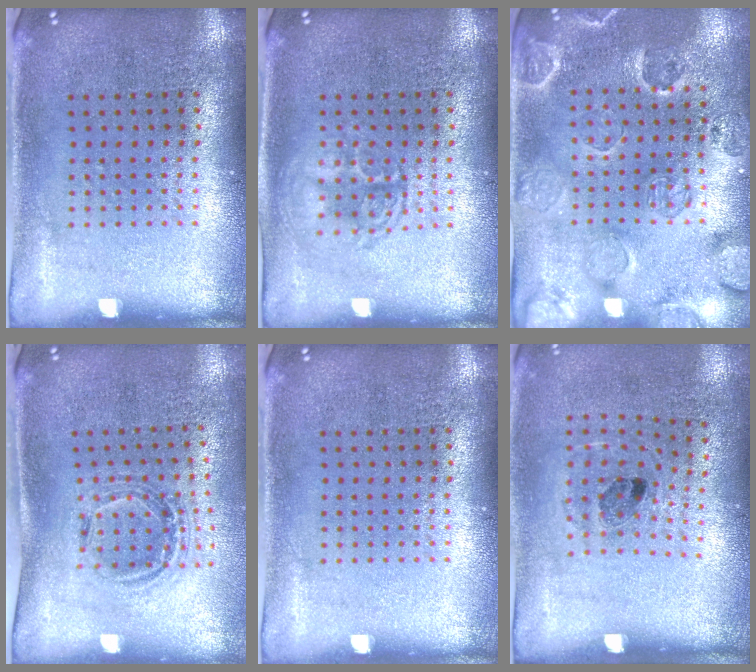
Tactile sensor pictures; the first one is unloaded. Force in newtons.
{"total": 1.3, "press": 1.3, "slide": 0.2}
{"total": 2.5, "press": 2.1, "slide": 1.3}
{"total": 1.0, "press": 1.0, "slide": 0.1}
{"total": 0.0}
{"total": 1.0, "press": 0.7, "slide": 0.7}